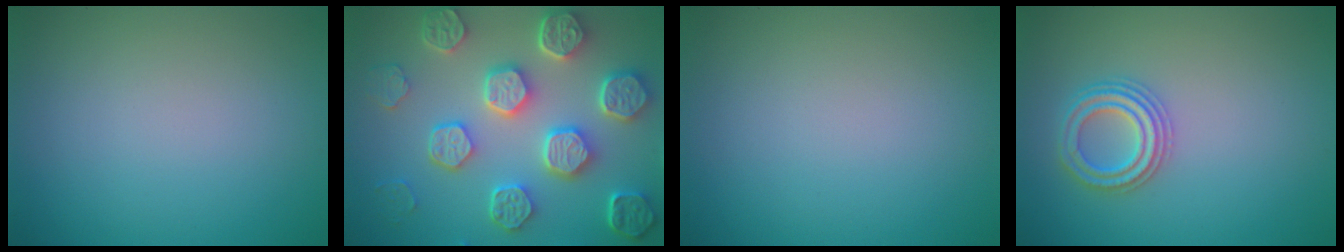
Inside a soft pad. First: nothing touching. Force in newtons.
{"total": 8.3, "press": 6.4, "slide": 5.3}
{"total": 0.0}
{"total": 2.9, "press": 2.9, "slide": 0.5}